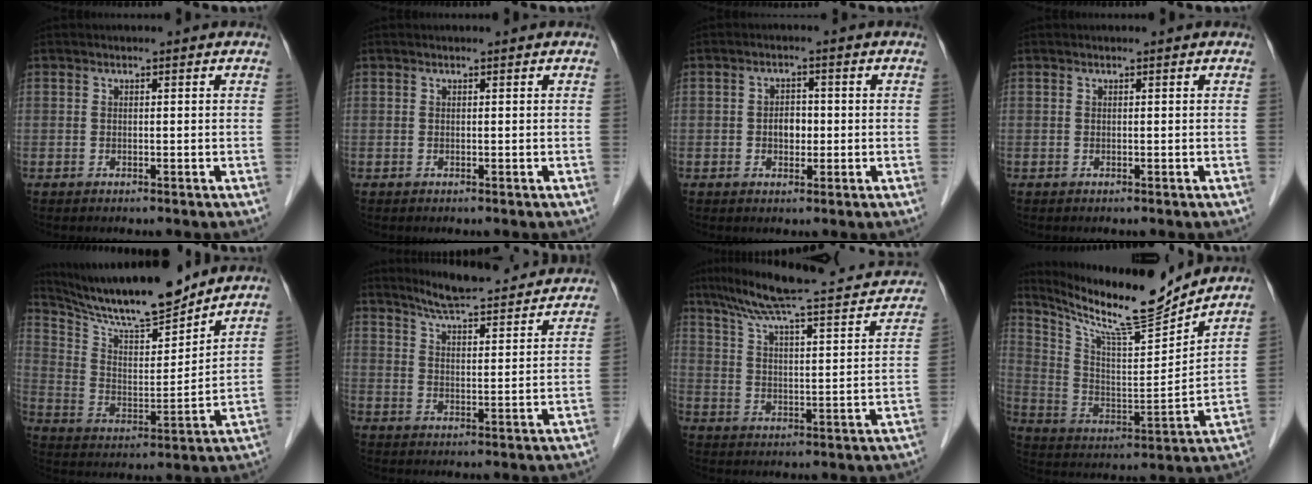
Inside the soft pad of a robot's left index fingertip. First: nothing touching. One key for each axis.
{"total": 0.0}
{"total": 2.8, "fx": -0.4, "fy": 1.9, "fz": 2.0, "tx": -0.032, "ty": 0.008, "tz": -0.004}
{"total": 0.0}
{"total": 16.5, "fx": 14.9, "fy": 1.4, "fz": 6.8, "tx": -0.132, "ty": -0.005, "tz": 0.261}
{"total": 17.6, "fx": 16.3, "fy": 1.9, "fz": 6.2, "tx": -0.090, "ty": -0.010, "tz": 0.218}
{"total": 23.5, "fx": 20.1, "fy": 3.0, "fz": 11.8, "tx": -0.184, "ty": 0.010, "tz": 0.268}
{"total": 16.3, "fx": 14.9, "fy": -0.5, "fz": 6.4, "tx": -0.129, "ty": -0.023, "tz": 0.257}